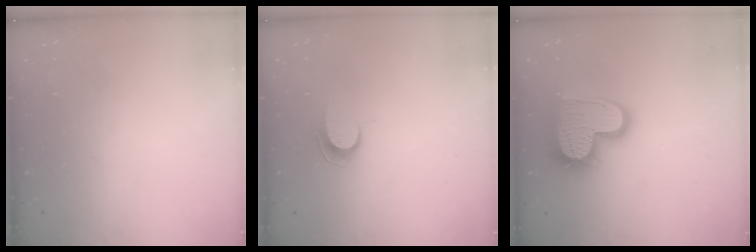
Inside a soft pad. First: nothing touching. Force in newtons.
{"total": 6.7, "press": 6.7, "slide": 0.7}
{"total": 18.2, "press": 18.1, "slide": 1.3}